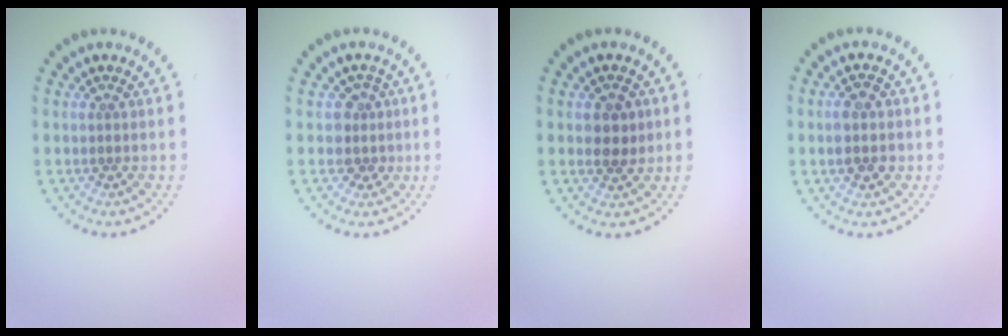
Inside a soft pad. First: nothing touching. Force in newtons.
{"total": 2.0, "press": 1.6, "slide": 1.2}
{"total": 2.3, "press": 2.3, "slide": 0.5}
{"total": 2.8, "press": 2.8, "slide": 0.1}